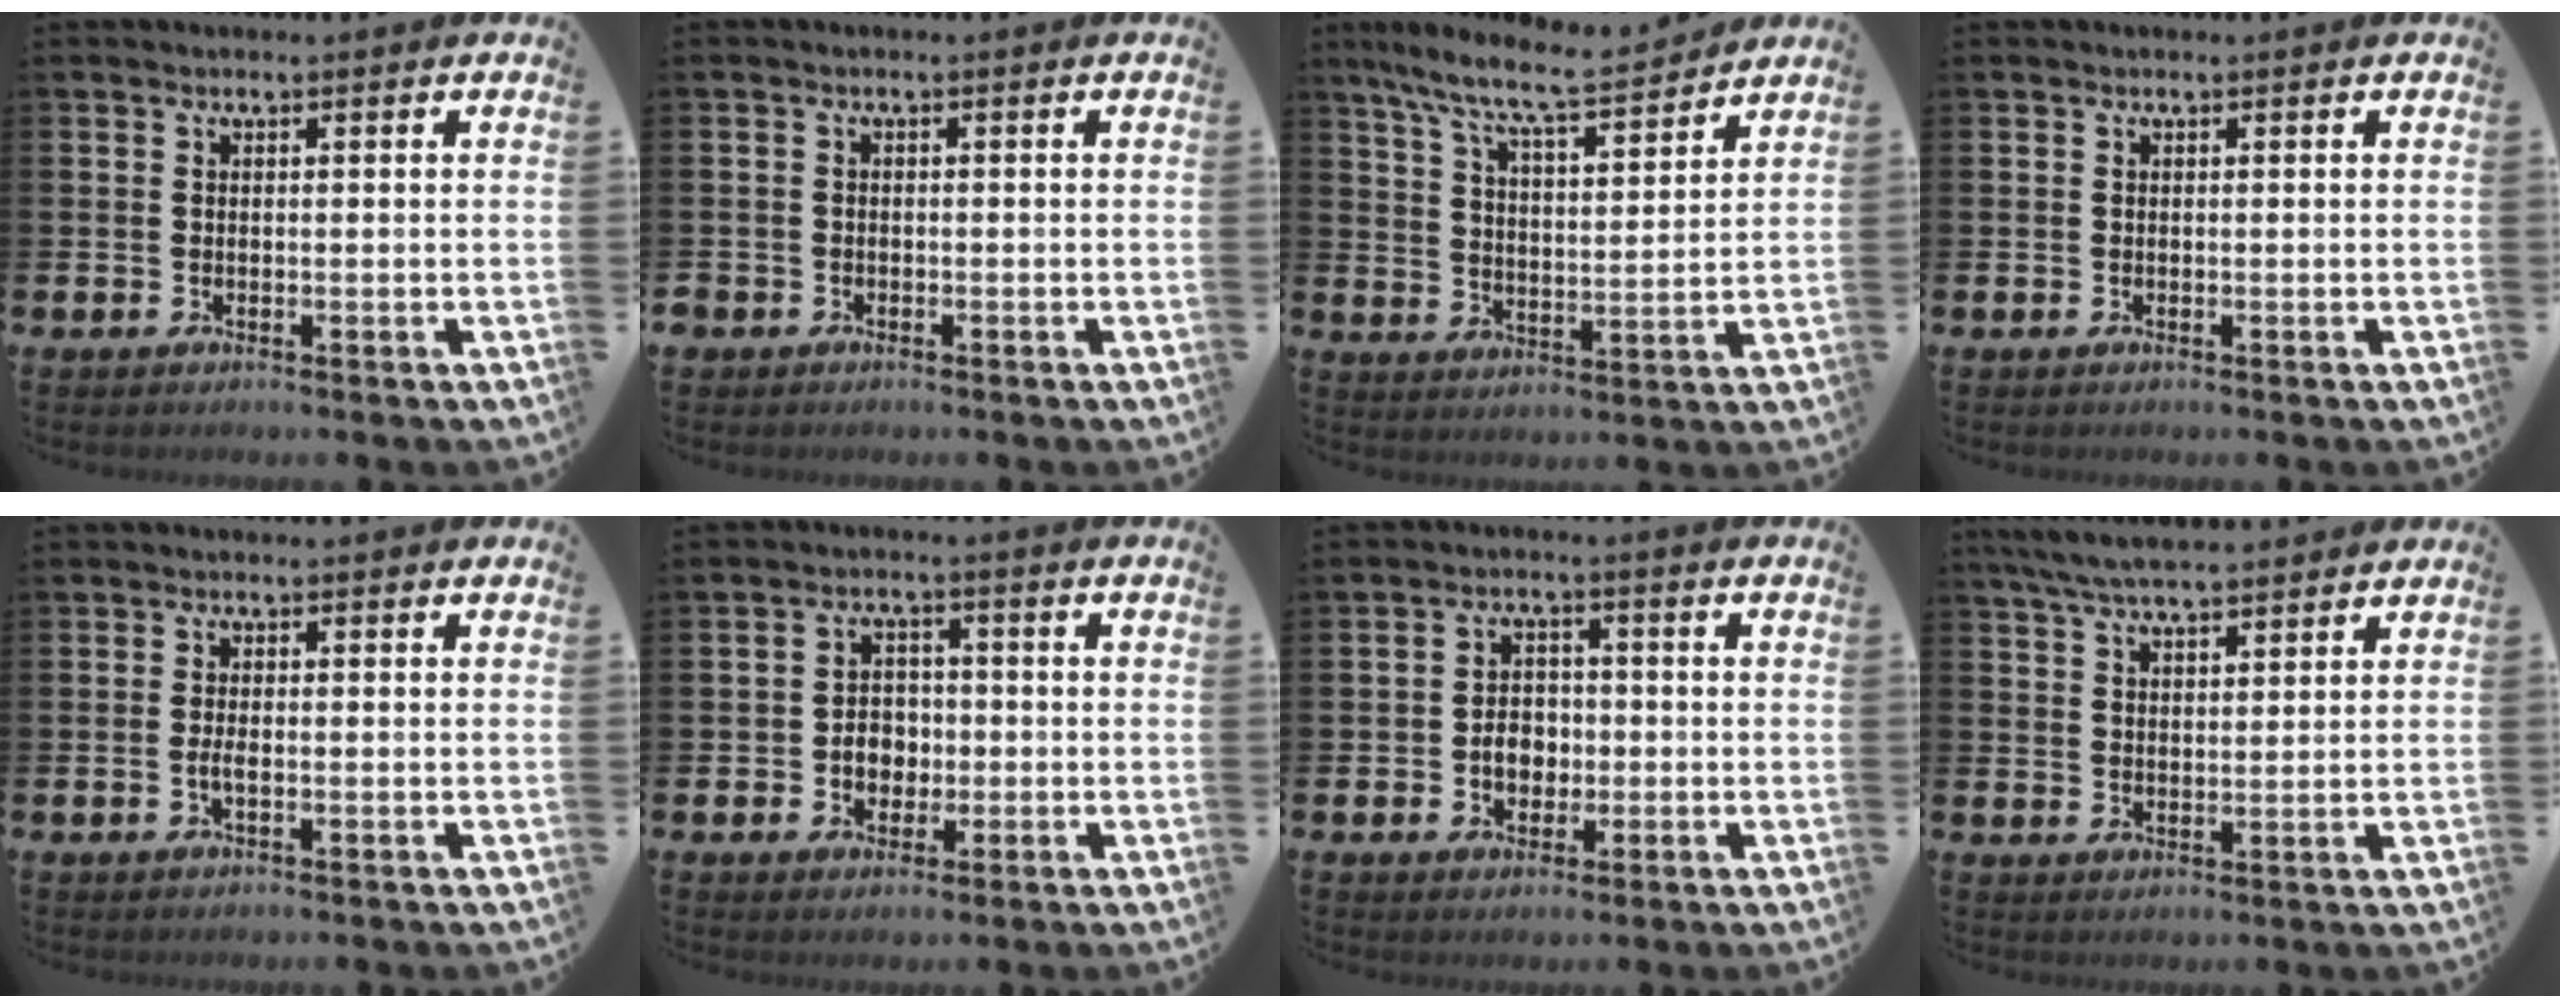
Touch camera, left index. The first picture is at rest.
{"total": 1.1, "force": [-0.9, 0.7, -0.1], "torque": [-0.001, 0.001, -0.021]}
{"total": 9.0, "force": [8.2, 0.9, 3.7], "torque": [-0.094, -0.052, 0.141]}
{"total": 0.0}
{"total": 1.5, "force": [-0.4, 0.5, 1.4], "torque": [-0.022, -0.001, -0.008]}
{"total": 3.6, "force": [-0.7, 3.0, 1.9], "torque": [-0.022, 0.000, -0.021]}
{"total": 3.9, "force": [-0.8, 3.1, 2.3], "torque": [-0.028, 0.000, -0.023]}
{"total": 6.0, "force": [5.6, 0.8, 1.9], "torque": [-0.053, -0.018, 0.104]}